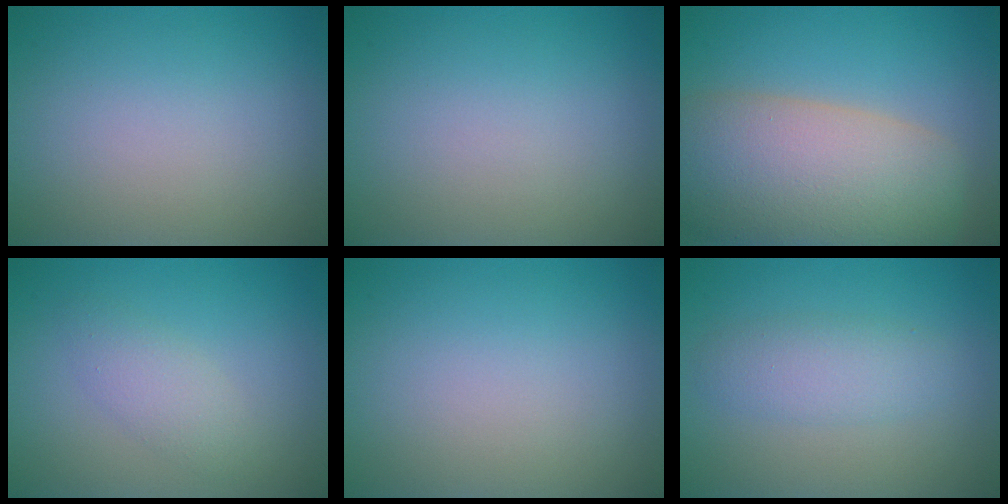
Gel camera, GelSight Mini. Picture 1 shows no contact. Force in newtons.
{"total": 0.0}
{"total": 11.6, "press": 11.6, "slide": 0.9}
{"total": 2.2, "press": 2.2, "slide": 0.0}
{"total": 0.0}
{"total": 2.9, "press": 2.9, "slide": 0.1}